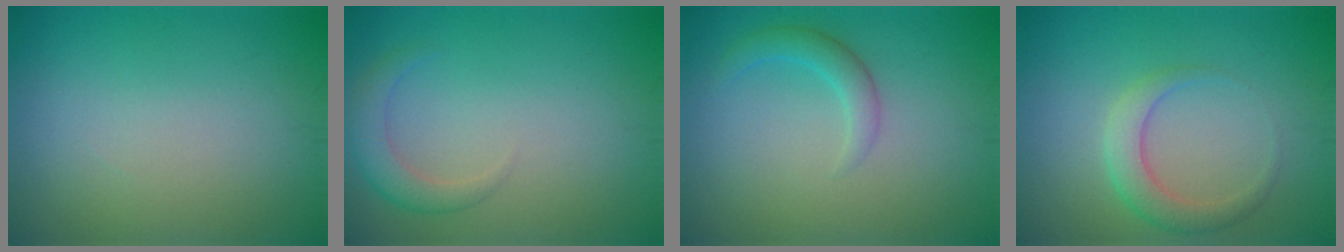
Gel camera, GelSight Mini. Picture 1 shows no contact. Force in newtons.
{"total": 2.4, "press": 2.4, "slide": 0.4}
{"total": 2.0, "press": 2.0, "slide": 0.2}
{"total": 2.9, "press": 2.9, "slide": 0.1}